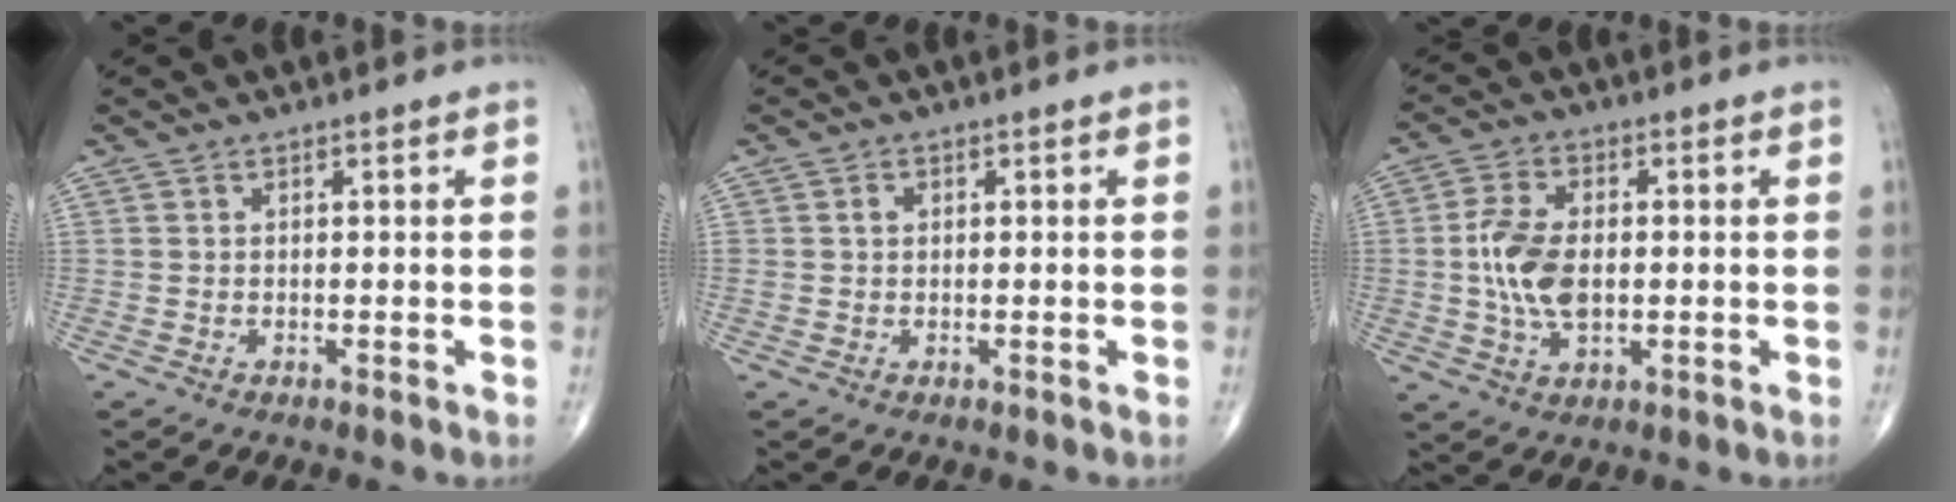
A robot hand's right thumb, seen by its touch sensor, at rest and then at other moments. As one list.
[{"total": 1.5, "force": [0.3, 1.2, 0.7], "torque": [-0.010, 0.003, 0.006]}, {"total": 9.8, "force": [-0.3, 5.6, 8.0], "torque": [-0.157, 0.003, -0.005]}]